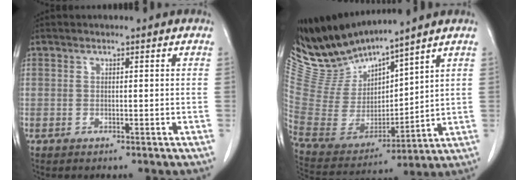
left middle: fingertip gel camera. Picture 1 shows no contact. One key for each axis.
{"total": 10.9, "fx": 10.6, "fy": 0.1, "fz": 2.2, "tx": -0.073, "ty": -0.007, "tz": 0.237}